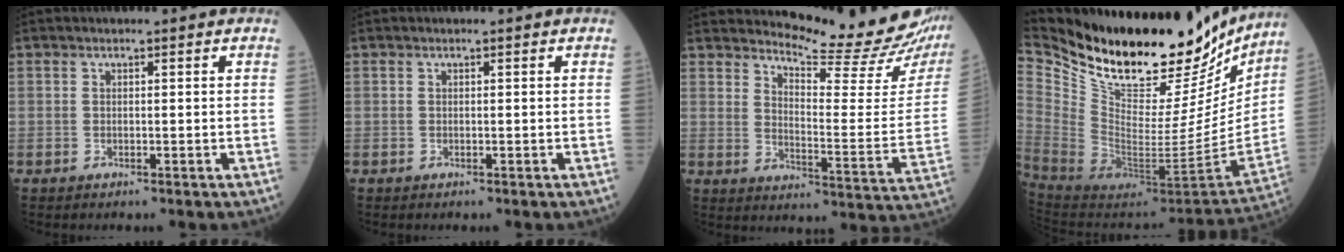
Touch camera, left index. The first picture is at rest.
{"total": 0.0}
{"total": 18.5, "force": [17.7, 0.7, 5.4], "torque": [-0.081, -0.117, 0.214]}
{"total": 33.7, "force": [28.1, 11.4, 14.8], "torque": [-0.286, -0.051, 0.435]}